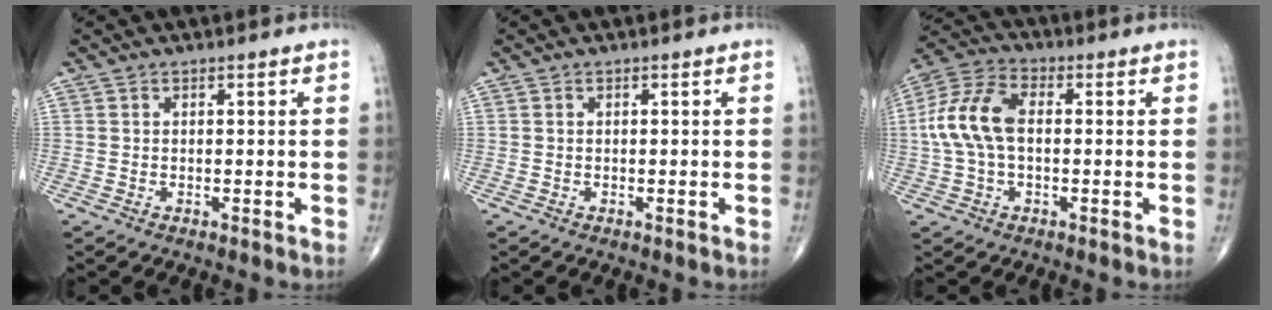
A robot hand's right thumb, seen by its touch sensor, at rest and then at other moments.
{"total": 0.0}
{"total": 11.4, "force": [0.2, 6.7, 9.2], "torque": [-0.197, 0.030, -0.002]}